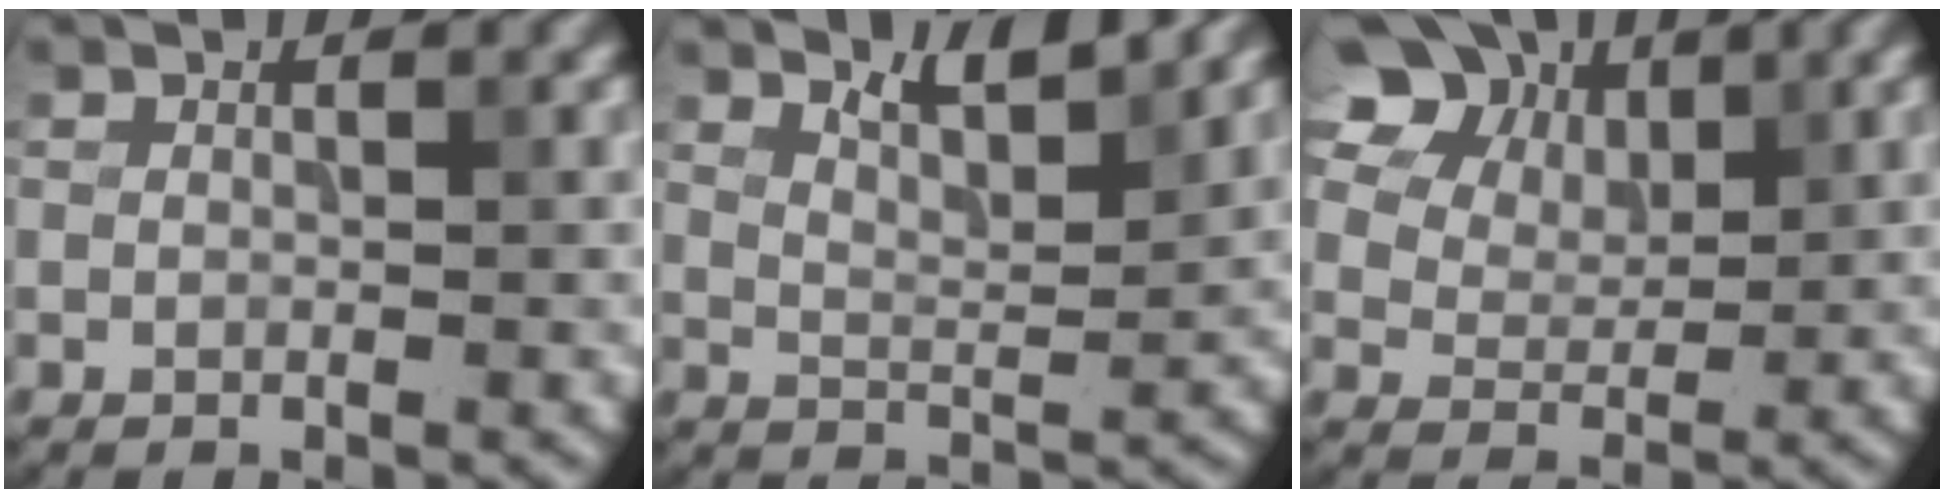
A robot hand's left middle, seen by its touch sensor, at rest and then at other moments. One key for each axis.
{"total": 3.9, "fx": 3.2, "fy": 0.7, "fz": 2.1, "tx": -0.037, "ty": 0.000, "tz": 0.047}
{"total": 13.9, "fx": 7.8, "fy": 9.2, "fz": 7.0, "tx": -0.156, "ty": 0.036, "tz": 0.146}